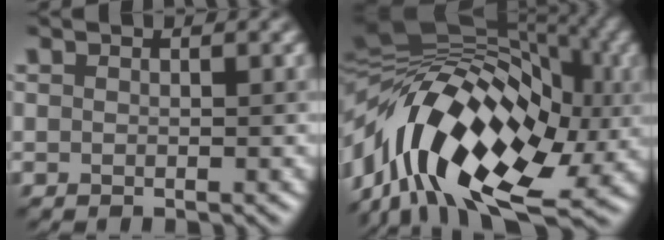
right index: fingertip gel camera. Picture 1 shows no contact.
{"total": 16.2, "force": [-2.3, 10.0, 12.6], "torque": [-0.223, 0.034, -0.059]}